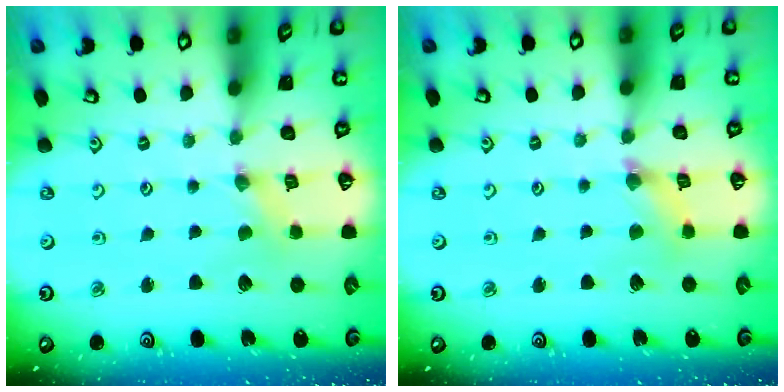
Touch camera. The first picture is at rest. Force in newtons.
{"total": 2.9, "press": 2.9, "slide": 0.4}